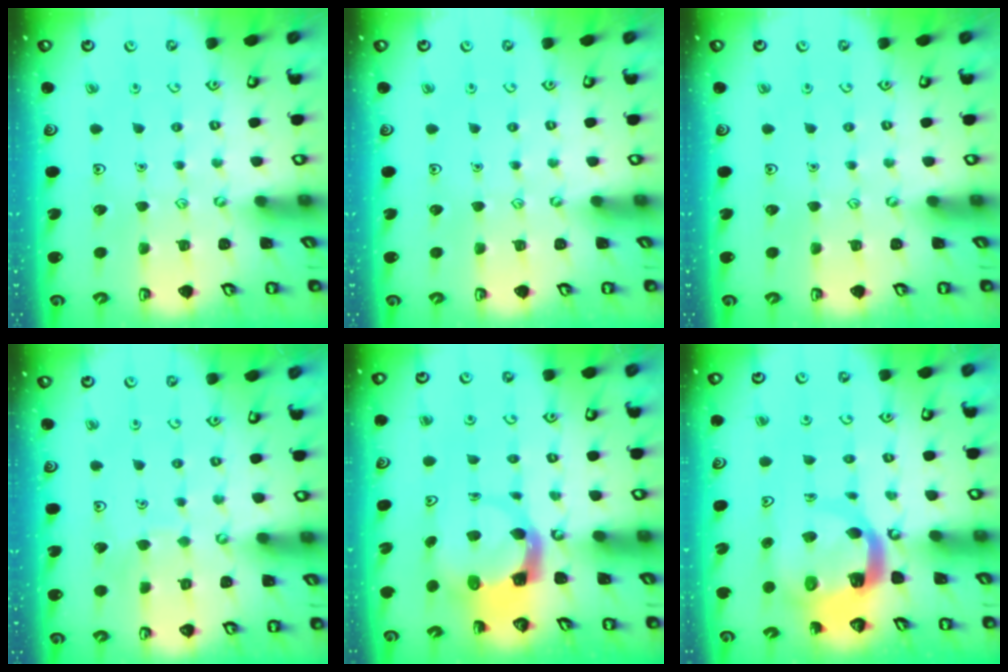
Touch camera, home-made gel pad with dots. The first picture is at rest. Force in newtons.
{"total": 0.0}
{"total": 0.0}
{"total": 2.7, "press": 2.7, "slide": 0.1}
{"total": 3.9, "press": 3.8, "slide": 0.6}
{"total": 7.1, "press": 7.0, "slide": 0.7}